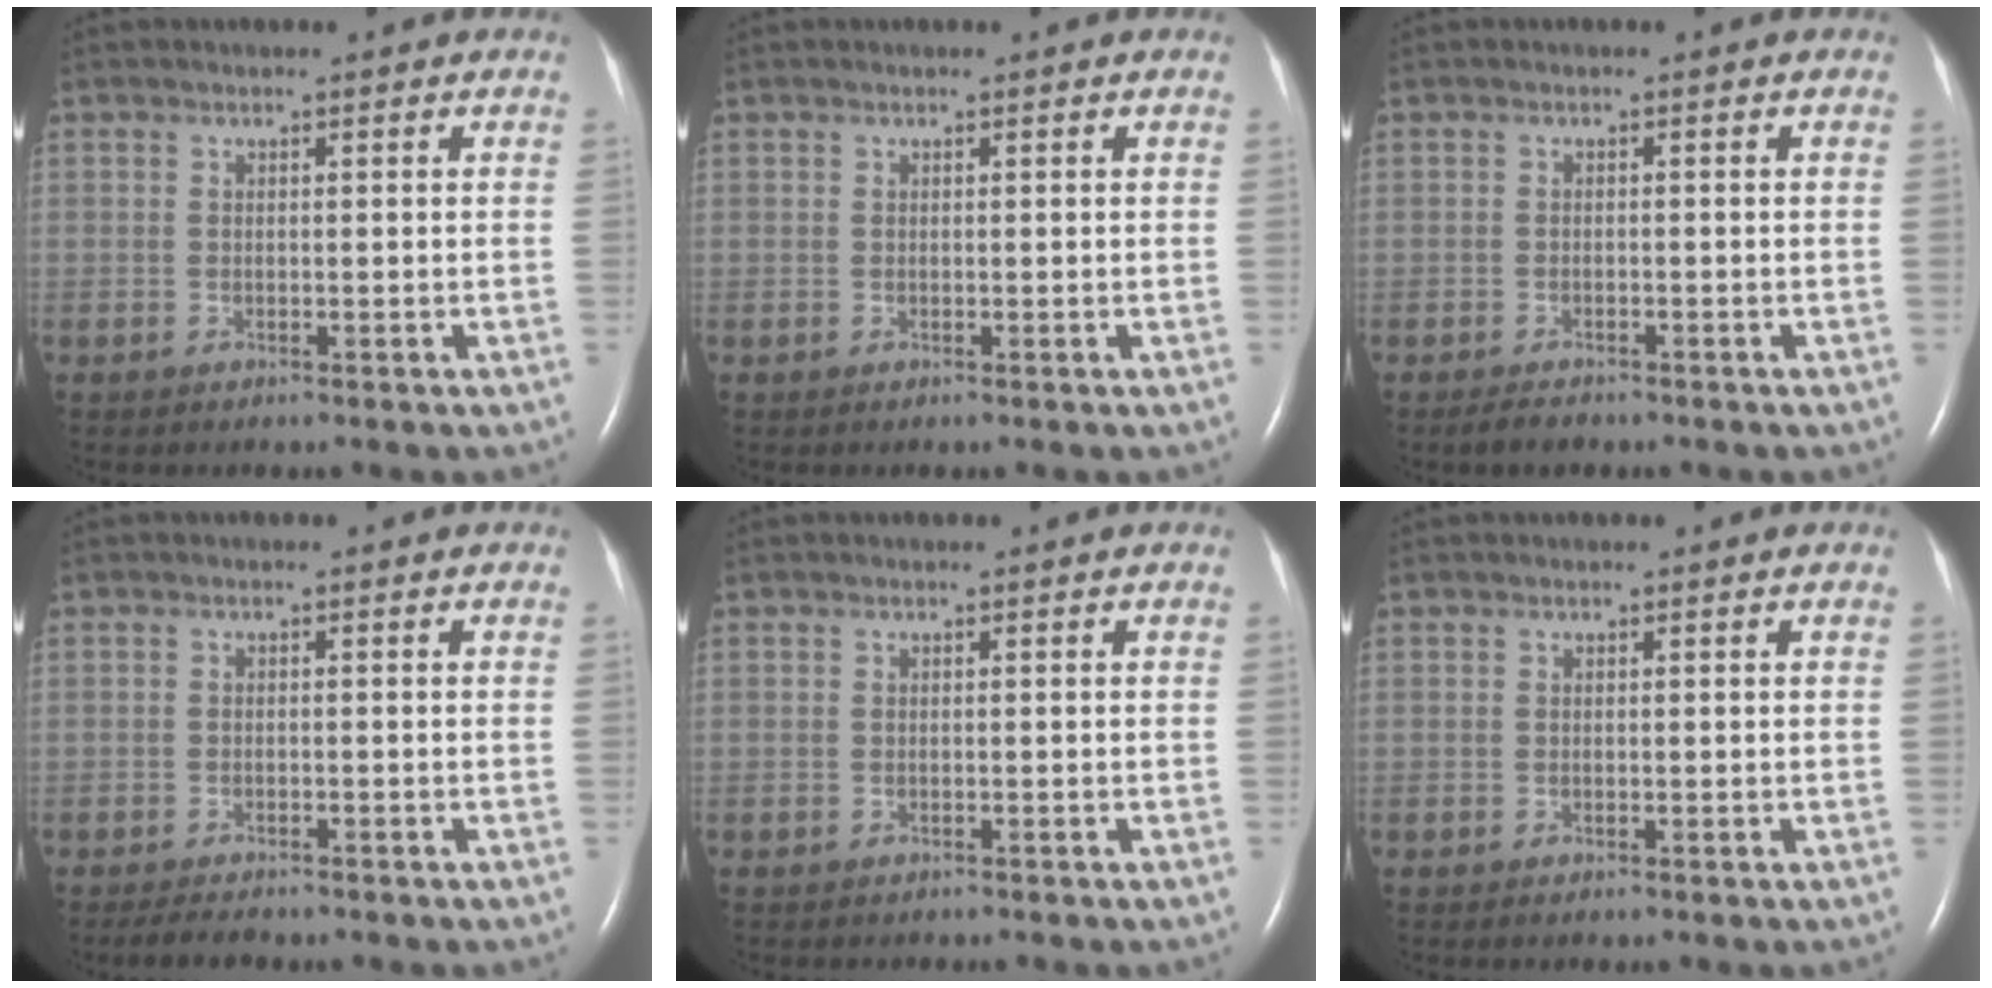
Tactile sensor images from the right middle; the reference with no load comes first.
{"total": 0.0}
{"total": 1.9, "force": [-1.6, 0.7, 0.8], "torque": [-0.024, -0.003, -0.023]}
{"total": 3.1, "force": [-2.6, 0.8, 1.3], "torque": [-0.027, -0.008, -0.039]}
{"total": 1.1, "force": [-0.9, 0.3, 0.4], "torque": [-0.016, -0.003, -0.009]}
{"total": 0.0}